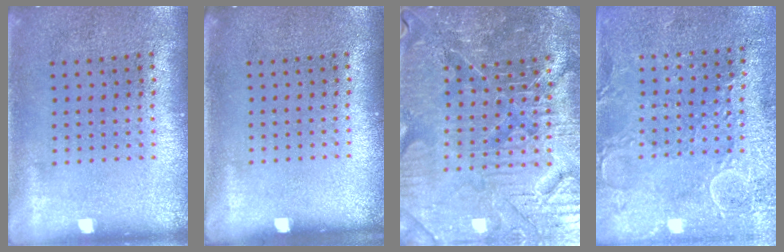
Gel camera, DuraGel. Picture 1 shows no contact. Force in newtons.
{"total": 0.0}
{"total": 5.5, "press": 5.1, "slide": 2.0}
{"total": 2.8, "press": 2.7, "slide": 0.7}